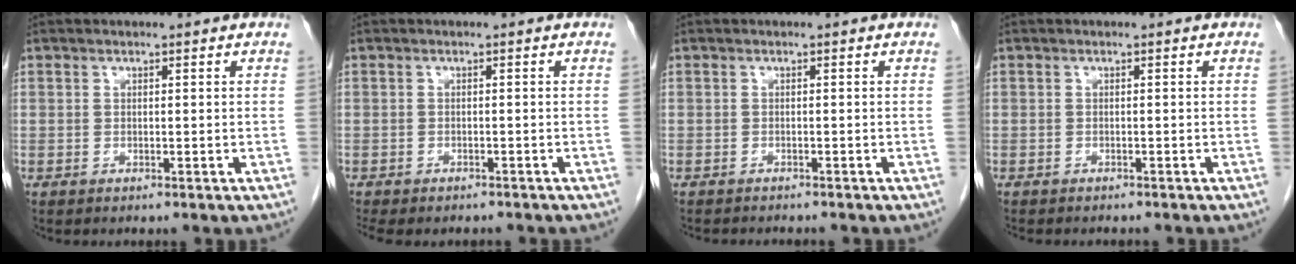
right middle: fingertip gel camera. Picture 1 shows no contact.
{"total": 7.6, "force": [-6.6, 2.6, 2.8], "torque": [-0.048, -0.007, -0.083]}
{"total": 4.3, "force": [-4.0, 0.9, 1.5], "torque": [-0.024, -0.008, -0.051]}
{"total": 4.7, "force": [-4.2, 1.1, 1.9], "torque": [-0.028, -0.009, -0.052]}